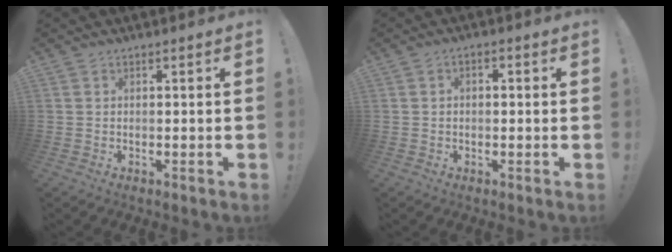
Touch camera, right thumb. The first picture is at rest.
{"total": 2.0, "force": [-1.0, 1.1, 1.3], "torque": [-0.020, 0.010, -0.018]}